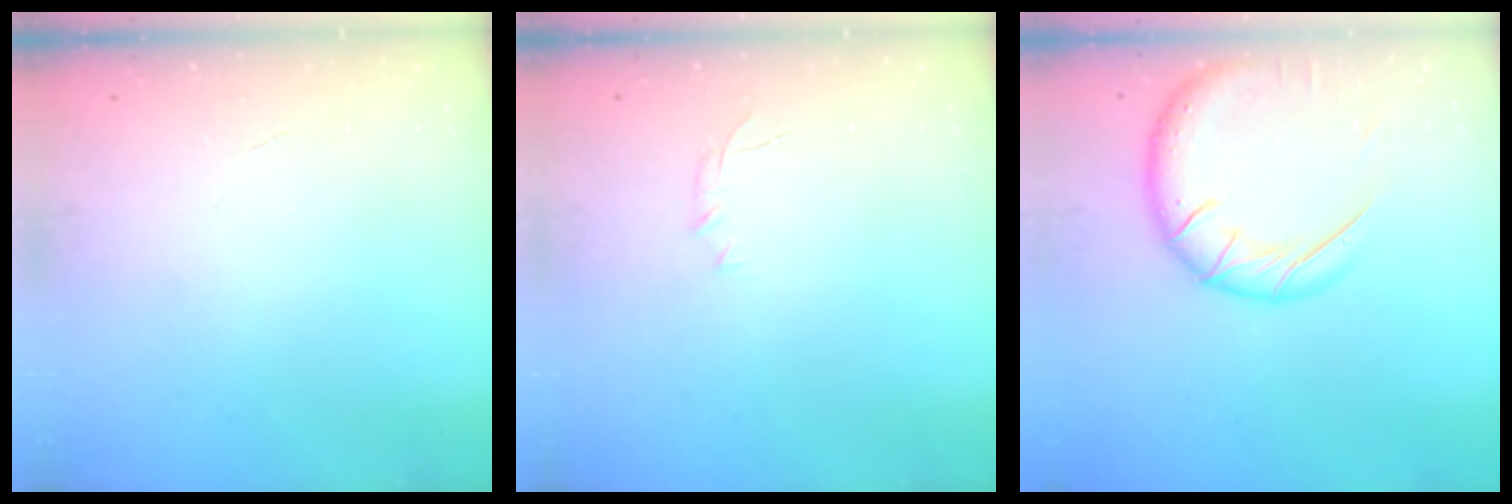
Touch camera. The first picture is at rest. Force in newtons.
{"total": 4.7, "press": 4.6, "slide": 1.3}
{"total": 15.9, "press": 15.5, "slide": 3.1}